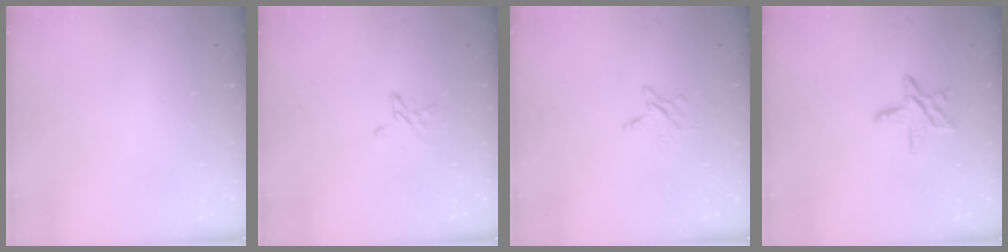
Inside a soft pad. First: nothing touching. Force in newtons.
{"total": 4.4, "press": 4.3, "slide": 0.4}
{"total": 2.8, "press": 2.7, "slide": 0.3}
{"total": 9.8, "press": 9.7, "slide": 1.0}